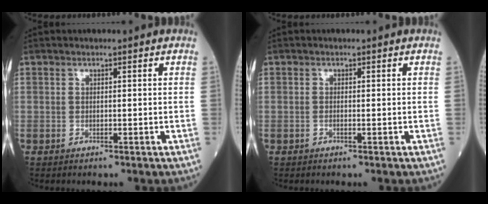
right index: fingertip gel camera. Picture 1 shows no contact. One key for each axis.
{"total": 0.0}